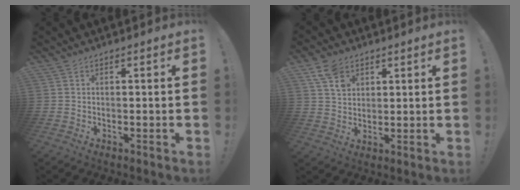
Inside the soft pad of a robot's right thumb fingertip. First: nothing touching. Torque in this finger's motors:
{"motor_torque": [0.21, 1.32, 0.21, 0.38, -0.04]}